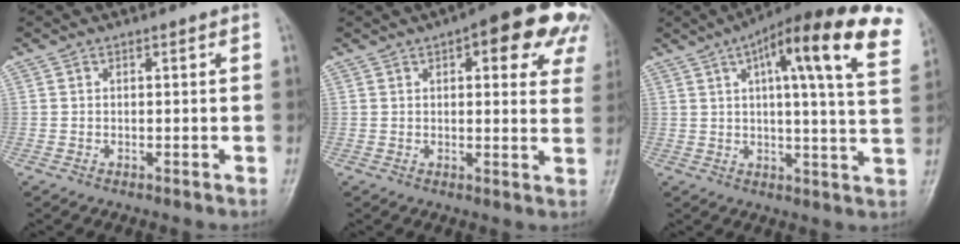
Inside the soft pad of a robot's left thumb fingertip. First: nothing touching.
{"total": 15.6, "force": [7.2, 6.0, 12.4], "torque": [-0.114, -0.010, 0.074]}
{"total": 21.3, "force": [9.9, 4.5, 18.3], "torque": [-0.248, -0.003, 0.124]}